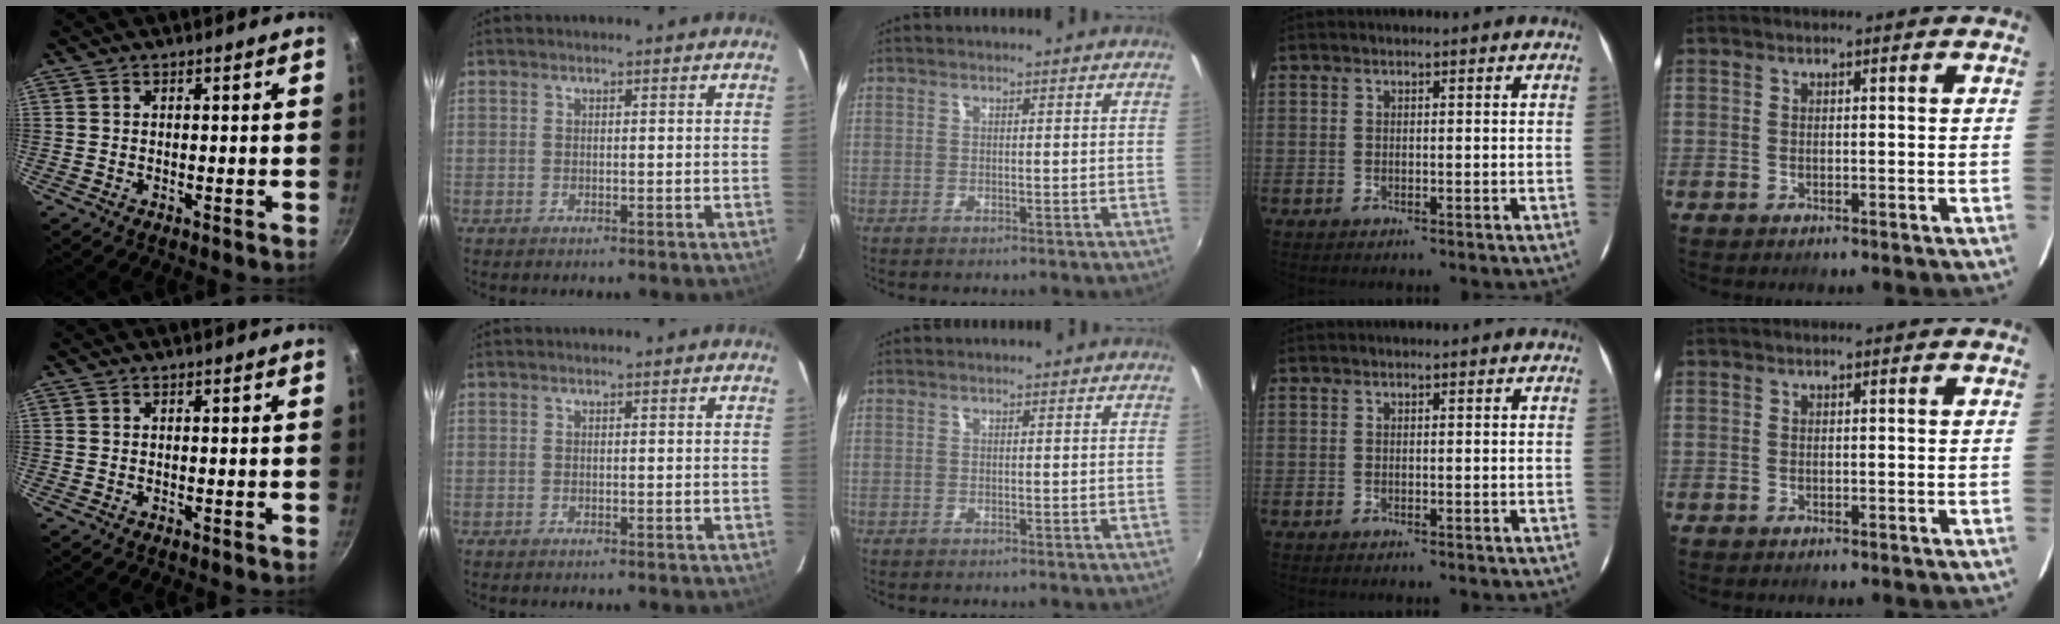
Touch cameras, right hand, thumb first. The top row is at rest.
{}